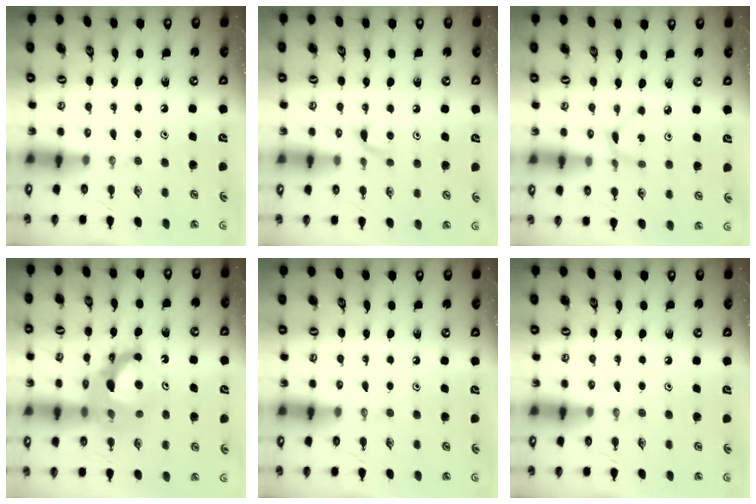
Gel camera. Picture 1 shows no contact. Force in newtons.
{"total": 5.2, "press": 5.2, "slide": 0.6}
{"total": 2.3, "press": 2.3, "slide": 0.2}
{"total": 13.1, "press": 12.9, "slide": 2.4}
{"total": 0.0}
{"total": 0.0}